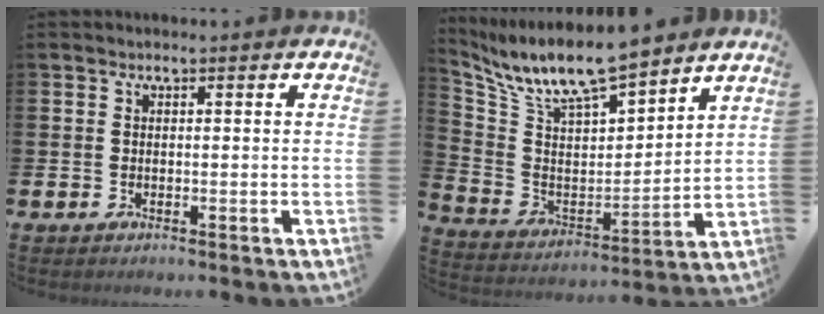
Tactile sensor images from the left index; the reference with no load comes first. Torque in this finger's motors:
{"motor_torque": [1.40, -0.74, 0.56, 0.21]}